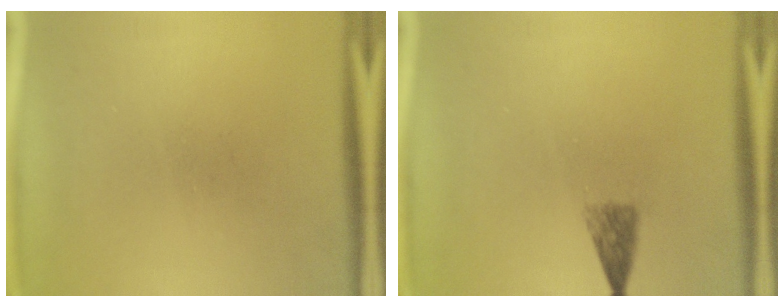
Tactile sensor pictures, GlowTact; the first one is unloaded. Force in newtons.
{"total": 2.4}